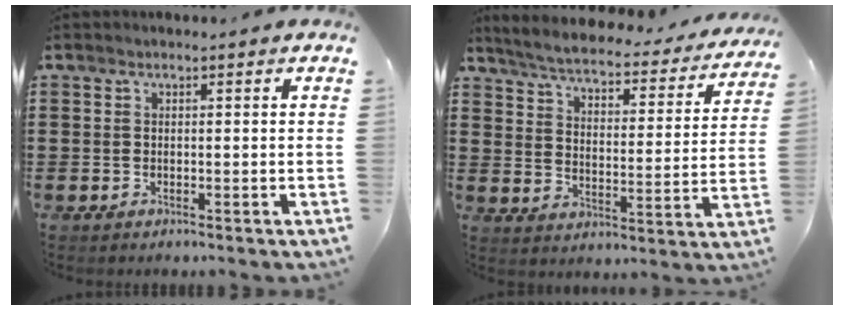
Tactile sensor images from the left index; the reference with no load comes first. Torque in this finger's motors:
{"motor_torque": [1.07, -1.07, -0.01, -0.14]}